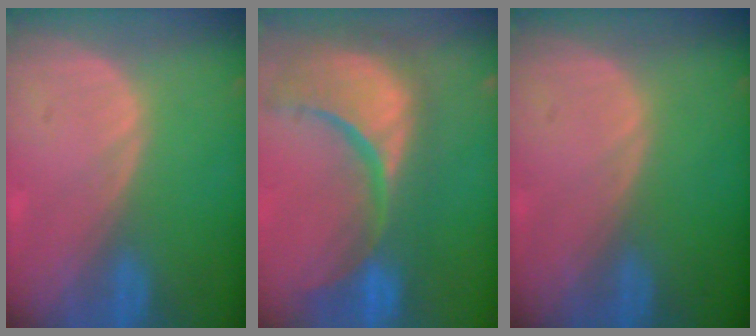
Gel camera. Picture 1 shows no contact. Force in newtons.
{"total": 15.3, "press": 12.1, "slide": 9.5}
{"total": 0.0}